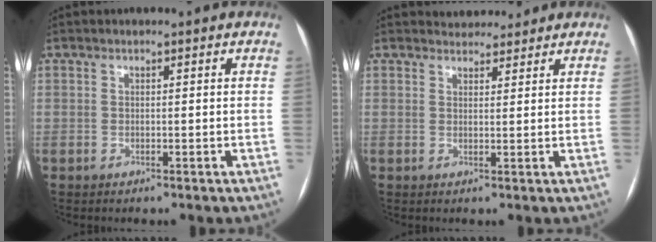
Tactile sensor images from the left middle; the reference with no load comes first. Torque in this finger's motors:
{"motor_torque": [0.01, 0.01, -0.07, -0.01]}